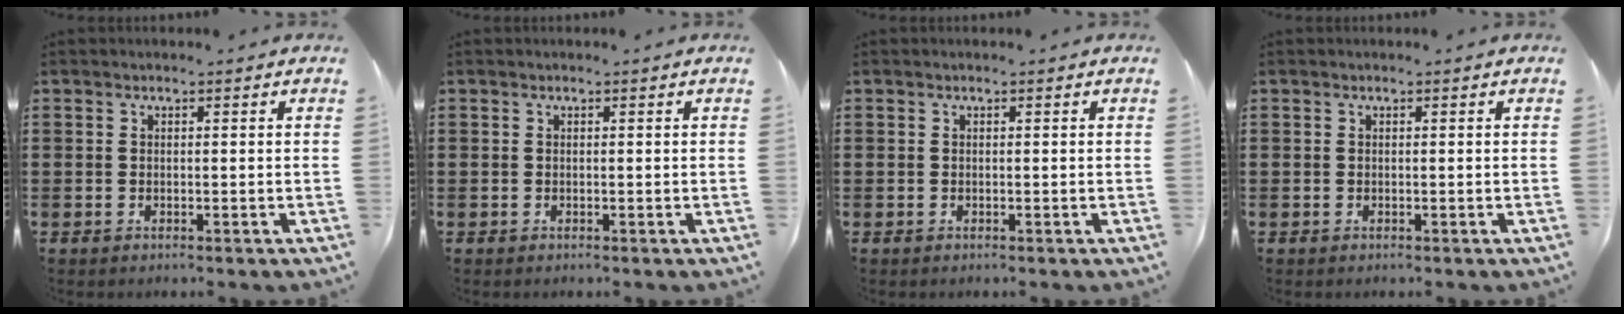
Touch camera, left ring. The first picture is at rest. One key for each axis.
{"total": 0.0}
{"total": 0.0}
{"total": 0.0}